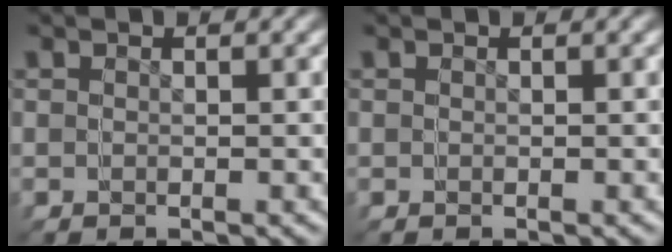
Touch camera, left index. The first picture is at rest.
{"total": 0.0}